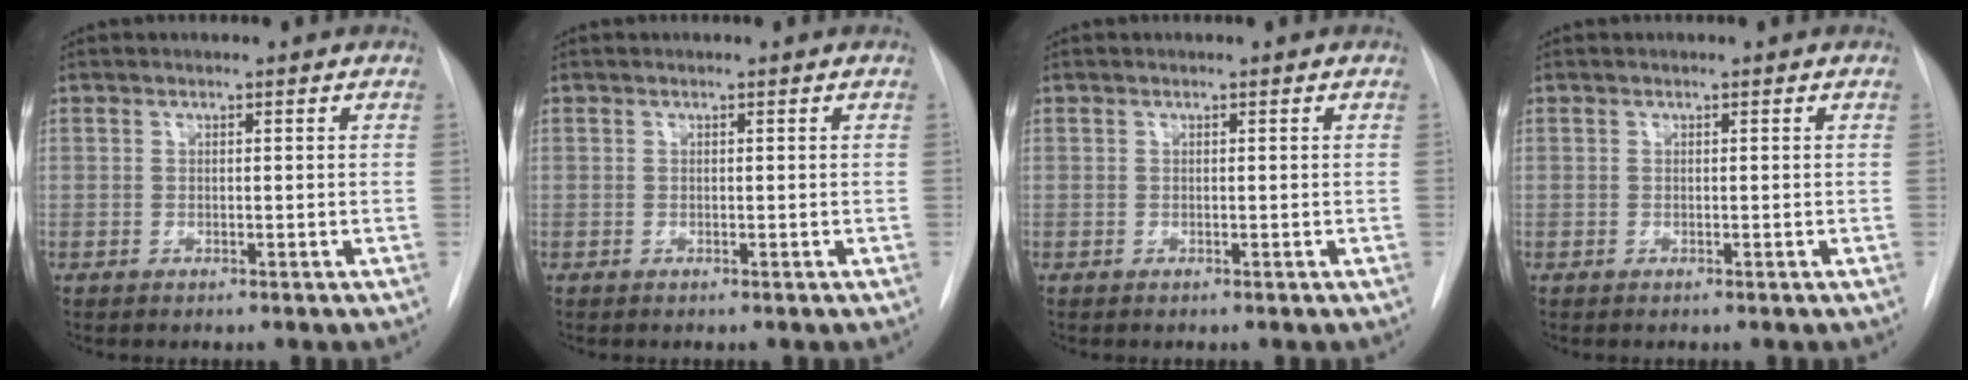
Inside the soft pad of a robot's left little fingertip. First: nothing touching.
{"total": 0.0}
{"total": 0.0}
{"total": 0.0}